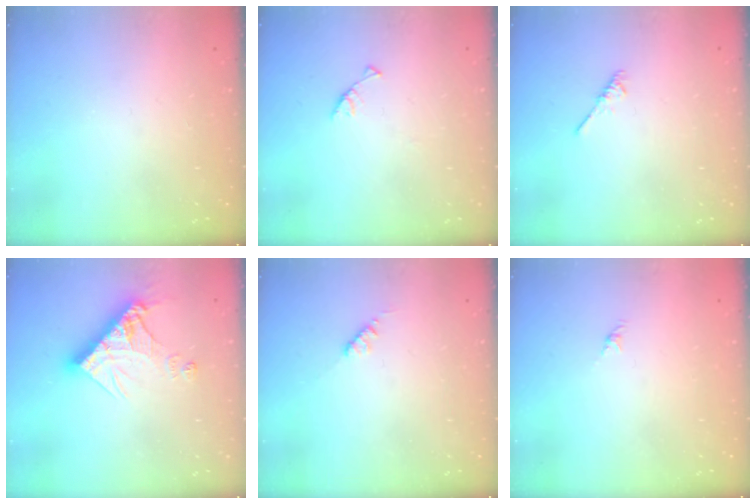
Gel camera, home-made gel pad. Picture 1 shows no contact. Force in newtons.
{"total": 3.0, "press": 3.0, "slide": 0.3}
{"total": 1.9, "press": 1.8, "slide": 0.5}
{"total": 13.9, "press": 13.8, "slide": 1.5}
{"total": 2.8, "press": 2.8, "slide": 0.4}
{"total": 0.0}